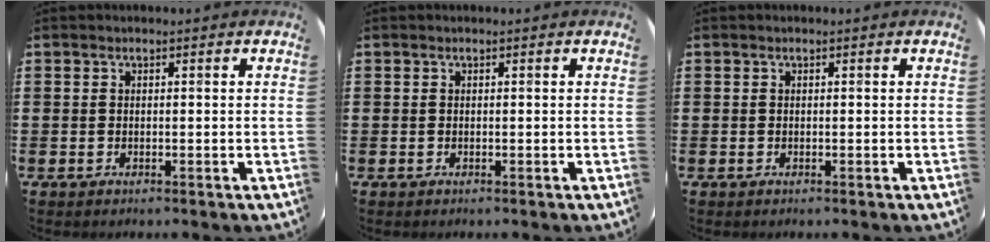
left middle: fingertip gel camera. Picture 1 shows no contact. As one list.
[{"total": 0.0}, {"total": 0.0}]